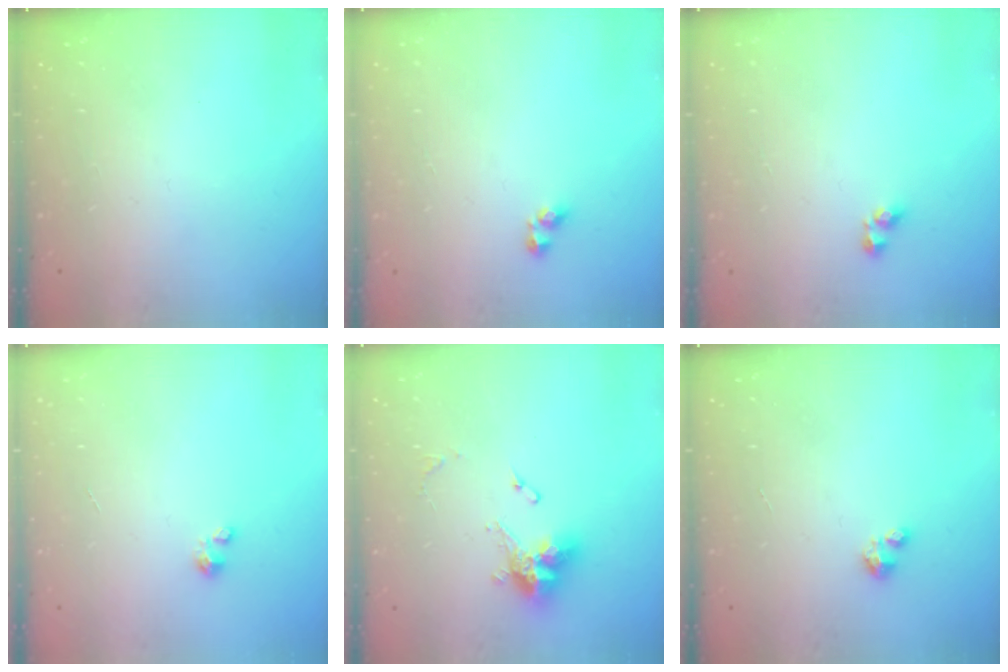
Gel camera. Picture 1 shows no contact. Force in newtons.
{"total": 3.6, "press": 3.6, "slide": 0.1}
{"total": 3.6, "press": 3.6, "slide": 0.1}
{"total": 0.8, "press": 0.7, "slide": 0.3}
{"total": 11.4, "press": 11.4, "slide": 0.9}
{"total": 0.9, "press": 0.9, "slide": 0.2}